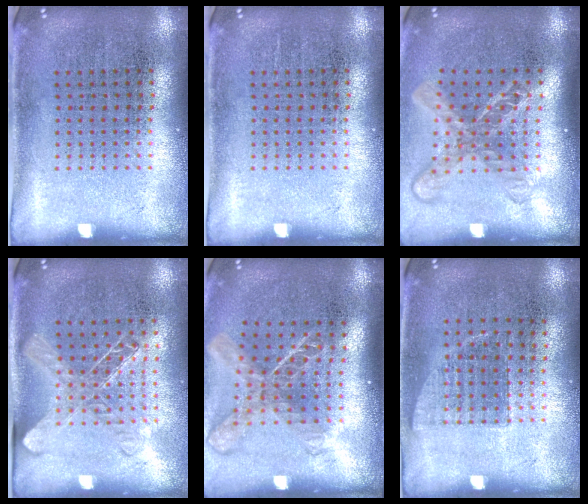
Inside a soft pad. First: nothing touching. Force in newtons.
{"total": 0.0}
{"total": 1.7, "press": 1.3, "slide": 1.1}
{"total": 1.3, "press": 1.2, "slide": 0.7}
{"total": 1.9, "press": 1.4, "slide": 1.3}
{"total": 0.7, "press": 0.7, "slide": 0.1}